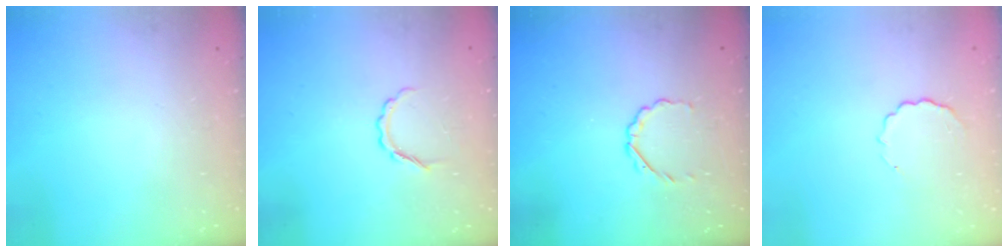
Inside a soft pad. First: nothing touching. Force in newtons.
{"total": 3.7, "press": 3.6, "slide": 0.9}
{"total": 2.7, "press": 2.5, "slide": 0.9}
{"total": 3.7, "press": 3.6, "slide": 0.9}